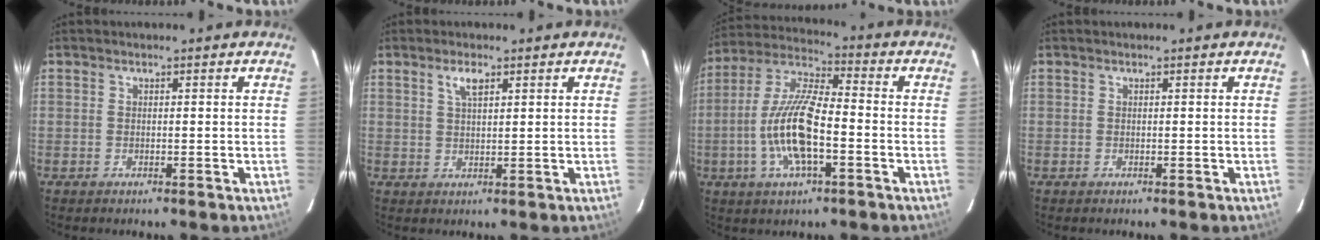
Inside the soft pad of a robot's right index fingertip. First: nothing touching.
{"total": 2.9, "force": [1.6, 1.0, 2.2], "torque": [-0.040, 0.004, 0.030]}
{"total": 14.2, "force": [-3.9, 4.4, 12.9], "torque": [-0.268, -0.002, -0.078]}
{"total": 0.0}